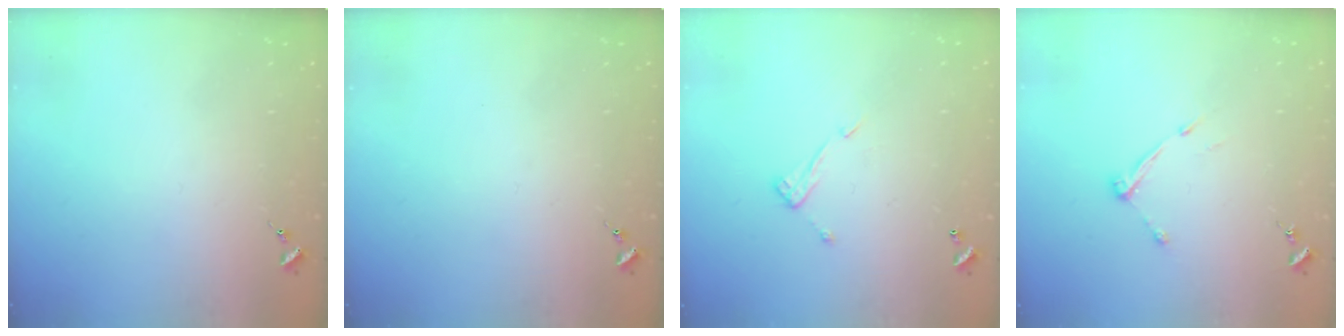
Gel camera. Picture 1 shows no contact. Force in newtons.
{"total": 0.0}
{"total": 8.2, "press": 8.1, "slide": 0.4}
{"total": 5.1, "press": 5.1, "slide": 0.6}